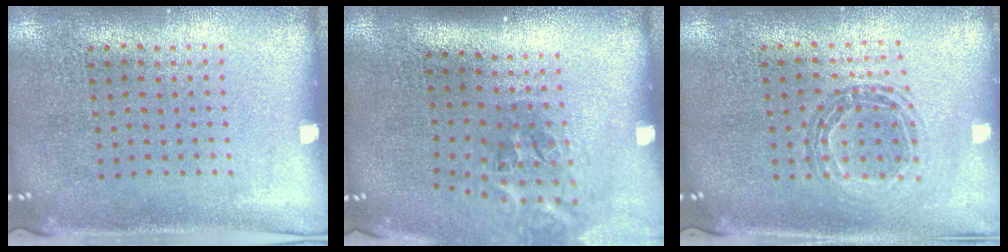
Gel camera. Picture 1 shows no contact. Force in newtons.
{"total": 2.3, "press": 1.4, "slide": 1.8}
{"total": 0.9, "press": 0.9, "slide": 0.2}